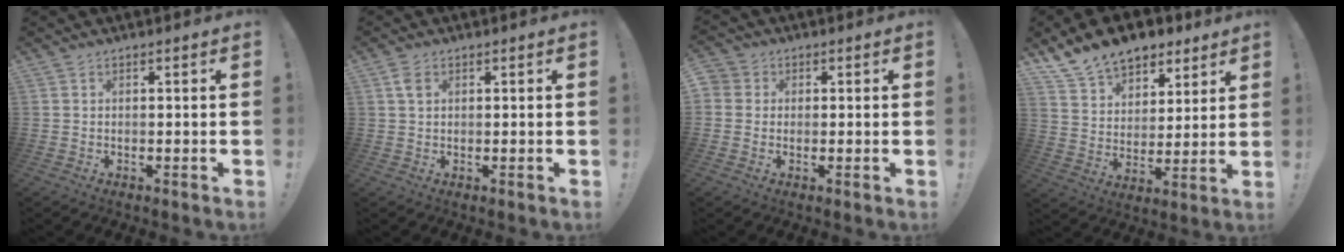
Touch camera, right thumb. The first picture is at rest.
{"total": 2.8, "force": [1.1, 1.7, 1.9], "torque": [-0.041, 0.004, 0.021]}
{"total": 2.9, "force": [0.3, 2.7, 0.8], "torque": [-0.018, 0.003, 0.004]}
{"total": 13.9, "force": [10.7, 7.9, 4.1], "torque": [-0.080, -0.074, 0.203]}